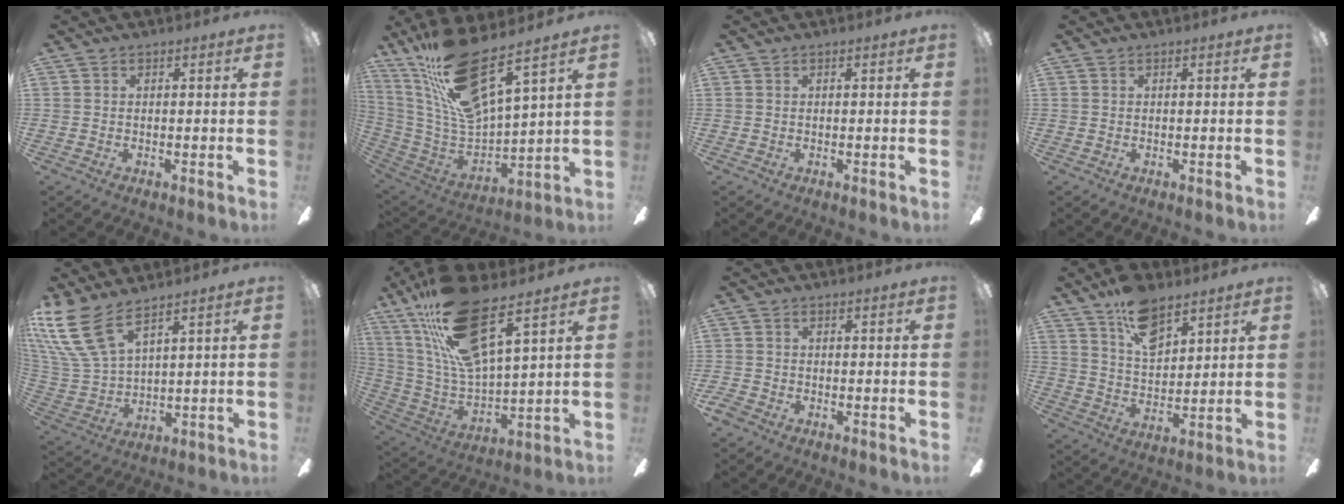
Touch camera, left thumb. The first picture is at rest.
{"total": 21.0, "force": [14.5, 5.3, 14.3], "torque": [-0.293, -0.091, 0.250]}
{"total": 0.0}
{"total": 0.0}
{"total": 15.0, "force": [9.5, 6.1, 9.8], "torque": [-0.242, -0.053, 0.176]}
{"total": 21.1, "force": [13.4, 6.3, 15.0], "torque": [-0.307, -0.059, 0.231]}
{"total": 2.1, "force": [-1.4, 1.2, 0.9], "torque": [-0.027, 0.002, -0.031]}
{"total": 12.0, "force": [8.1, 5.9, 6.6], "torque": [-0.103, -0.038, 0.143]}